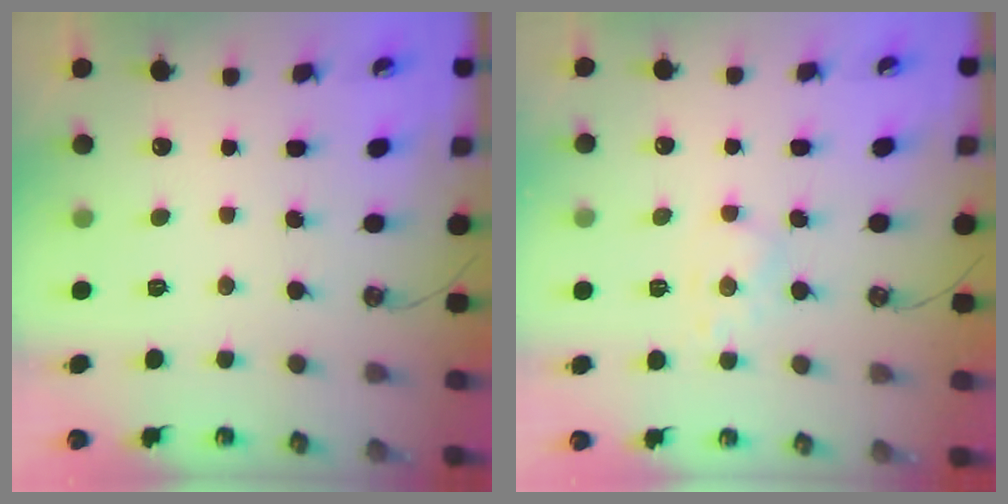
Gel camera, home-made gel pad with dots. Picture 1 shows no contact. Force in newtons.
{"total": 6.6, "press": 6.5, "slide": 1.3}